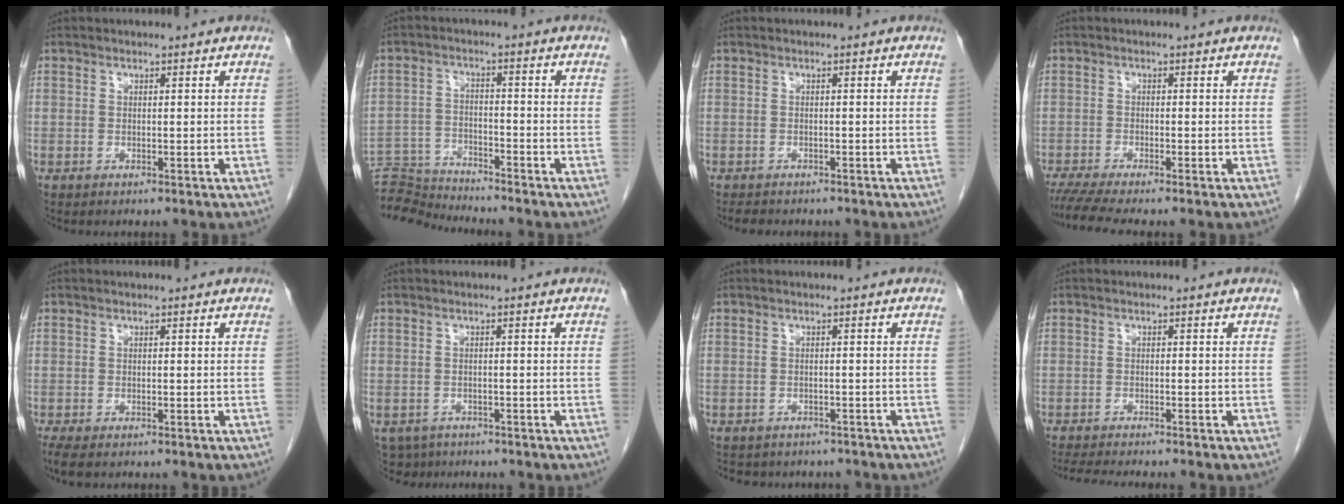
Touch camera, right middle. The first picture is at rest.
{"total": 7.2, "force": [-7.2, -0.8, -0.8], "torque": [0.008, -0.002, -0.134]}
{"total": 2.3, "force": [-2.1, 0.0, 0.9], "torque": [-0.021, -0.009, -0.031]}
{"total": 5.1, "force": [-4.4, -0.6, 2.6], "torque": [-0.045, -0.014, -0.076]}
{"total": 4.2, "force": [-3.1, 1.6, 2.4], "torque": [-0.048, -0.015, -0.049]}
{"total": 4.8, "force": [-3.5, 3.1, 0.5], "torque": [-0.008, -0.002, -0.053]}
{"total": 7.0, "force": [-6.1, 3.2, 1.3], "torque": [-0.018, 0.006, -0.067]}
{"total": 6.1, "force": [-5.5, 0.2, 2.7], "torque": [-0.039, -0.015, -0.087]}